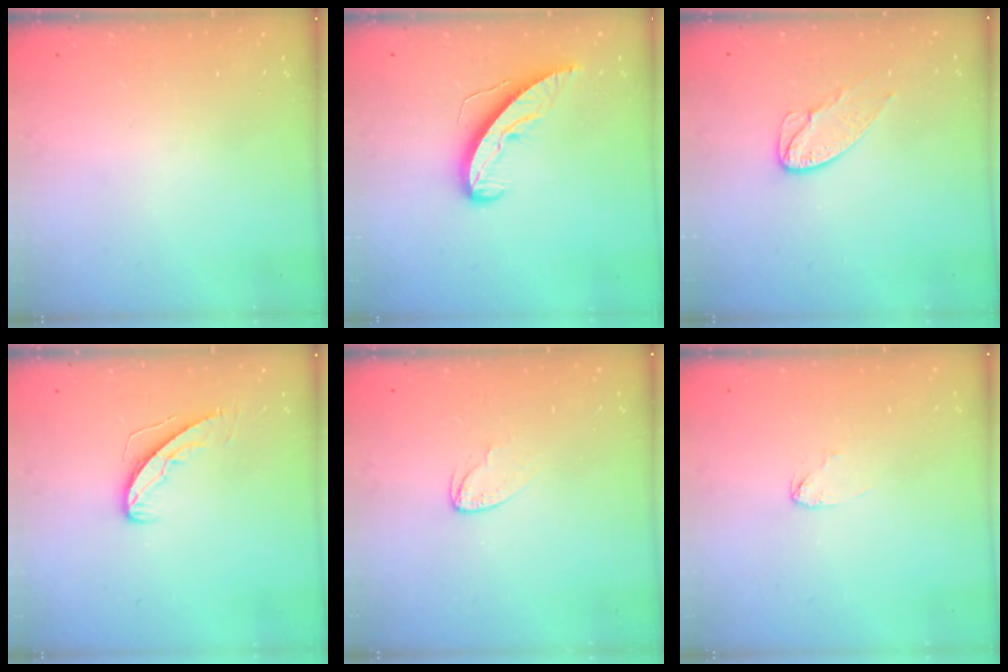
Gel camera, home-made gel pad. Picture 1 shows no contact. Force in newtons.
{"total": 8.7, "press": 8.7, "slide": 0.7}
{"total": 7.6, "press": 7.6, "slide": 0.2}
{"total": 5.7, "press": 5.7, "slide": 0.4}
{"total": 4.0, "press": 3.9, "slide": 0.3}
{"total": 3.0, "press": 3.0, "slide": 0.2}